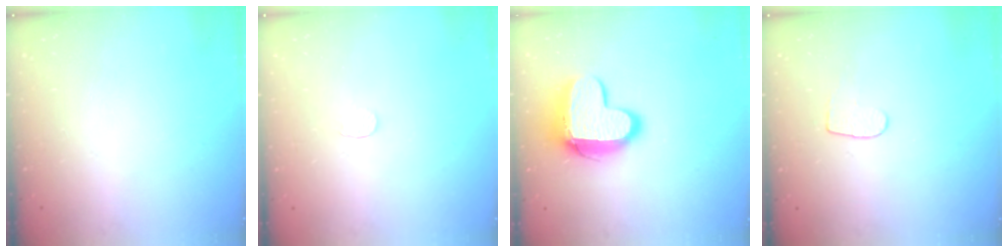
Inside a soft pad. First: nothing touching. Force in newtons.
{"total": 2.6, "press": 2.6, "slide": 0.2}
{"total": 12.8, "press": 12.7, "slide": 1.4}
{"total": 4.3, "press": 4.2, "slide": 0.3}